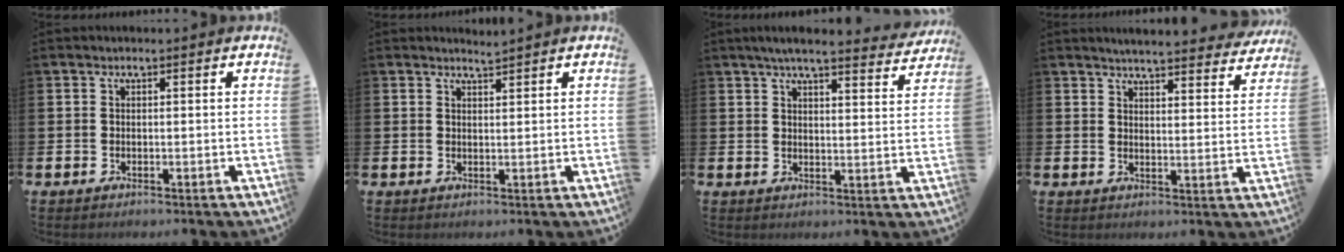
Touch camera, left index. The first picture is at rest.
{"total": 1.9, "force": [1.9, -0.2, -0.1], "torque": [0.003, -0.009, 0.035]}
{"total": 5.5, "force": [5.0, 0.4, 2.1], "torque": [-0.039, -0.028, 0.084]}
{"total": 4.9, "force": [4.8, 0.2, 0.9], "torque": [-0.018, -0.035, 0.081]}